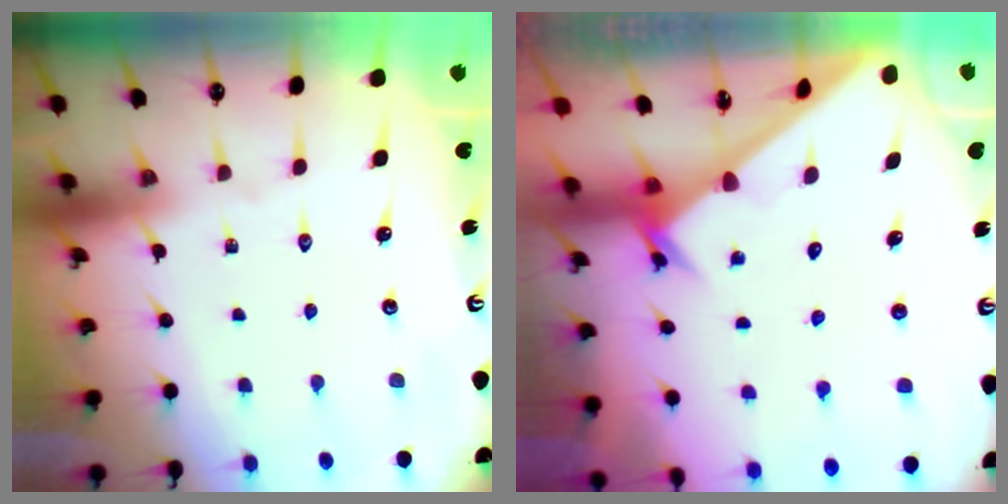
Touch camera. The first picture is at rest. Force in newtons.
{"total": 2.4, "press": 2.4, "slide": 0.2}